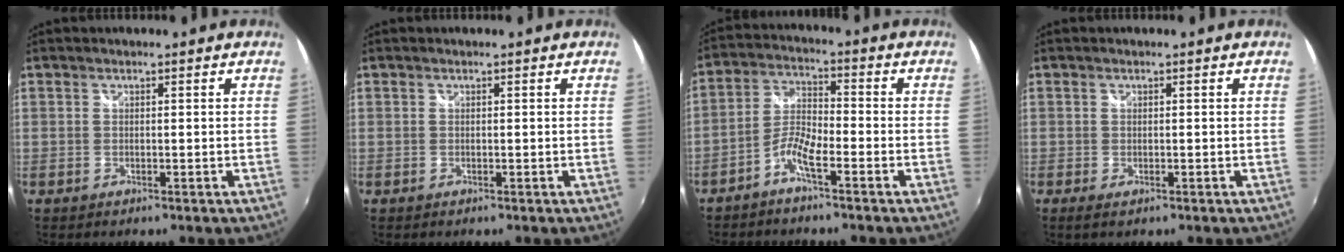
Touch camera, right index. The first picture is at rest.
{"total": 0.0}
{"total": 5.2, "force": [-3.5, 0.9, 3.8], "torque": [-0.092, 0.011, -0.071]}
{"total": 1.1, "force": [-0.5, 0.6, 0.8], "torque": [-0.016, -0.004, -0.009]}